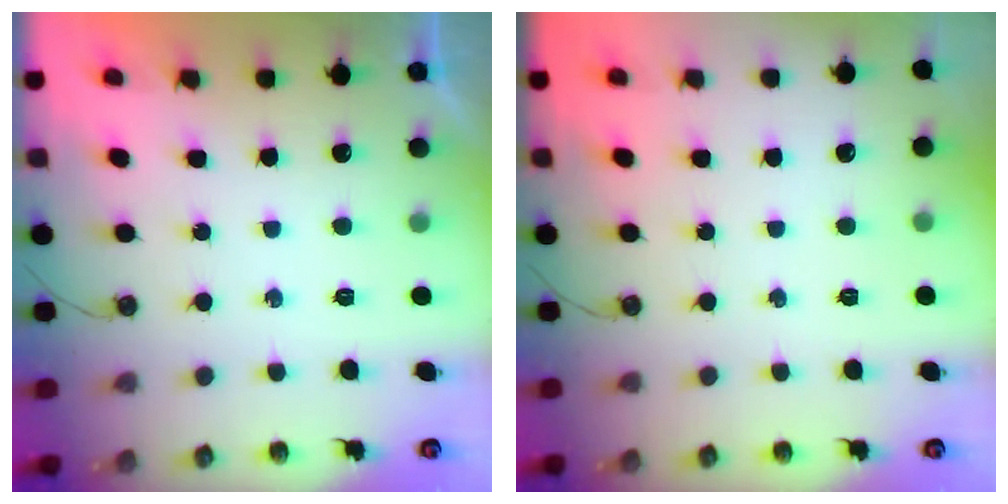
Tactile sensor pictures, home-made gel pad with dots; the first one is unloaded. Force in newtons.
{"total": 0.0}